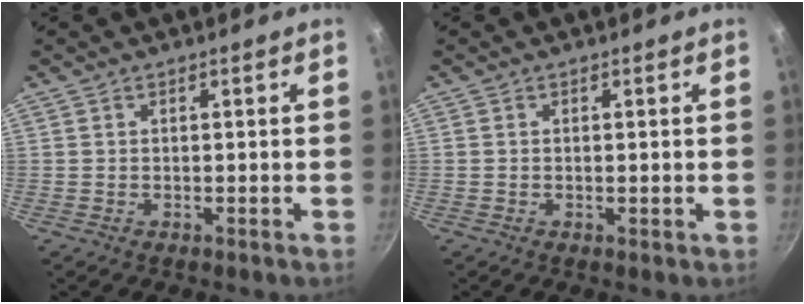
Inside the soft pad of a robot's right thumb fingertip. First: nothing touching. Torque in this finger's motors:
{"motor_torque": [-0.41, 0.03, -0.13, -0.11, -0.02]}